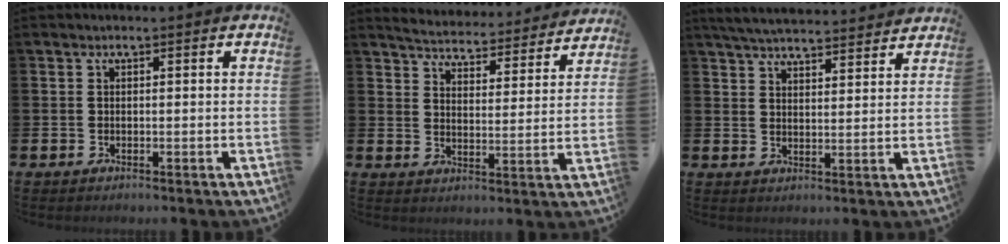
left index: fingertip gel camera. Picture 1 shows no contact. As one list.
[{"total": 4.8, "force": [4.8, 0.3, 0.4], "torque": [-0.028, -0.043, 0.078]}, {"total": 5.4, "force": [5.3, 0.5, 1.0], "torque": [-0.033, -0.032, 0.095]}]